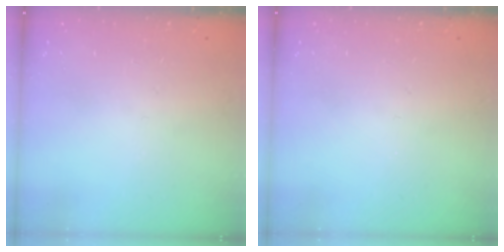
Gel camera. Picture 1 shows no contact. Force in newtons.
{"total": 0.0}